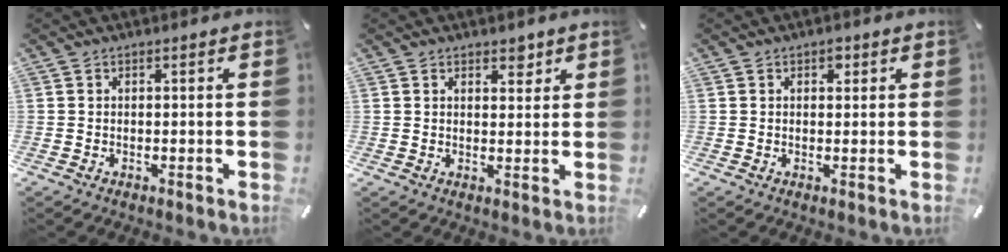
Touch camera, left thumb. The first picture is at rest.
{"total": 3.0, "force": [2.0, 1.9, 1.1], "torque": [0.006, -0.013, 0.030]}
{"total": 1.8, "force": [0.8, 1.4, 1.0], "torque": [-0.006, -0.001, 0.009]}